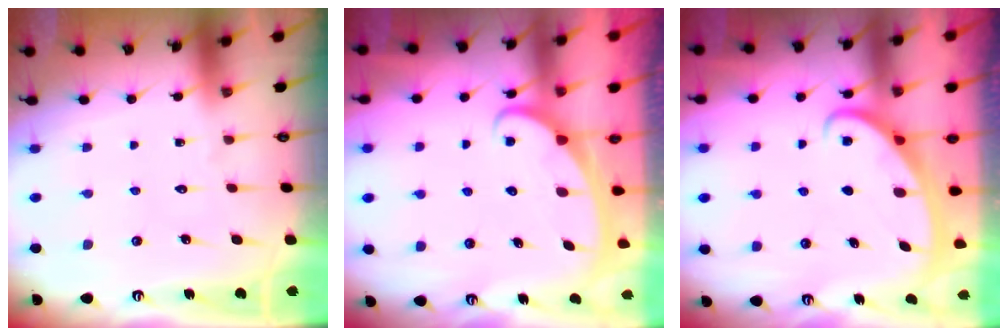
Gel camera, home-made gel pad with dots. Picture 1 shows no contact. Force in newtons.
{"total": 2.3, "press": 2.3, "slide": 0.3}
{"total": 2.5, "press": 2.5, "slide": 0.4}